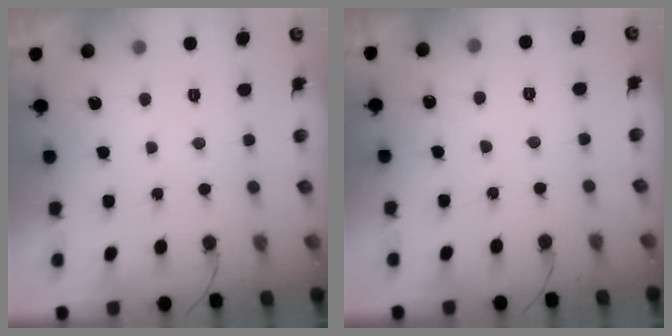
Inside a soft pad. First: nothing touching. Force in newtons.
{"total": 2.9, "press": 2.9, "slide": 0.2}